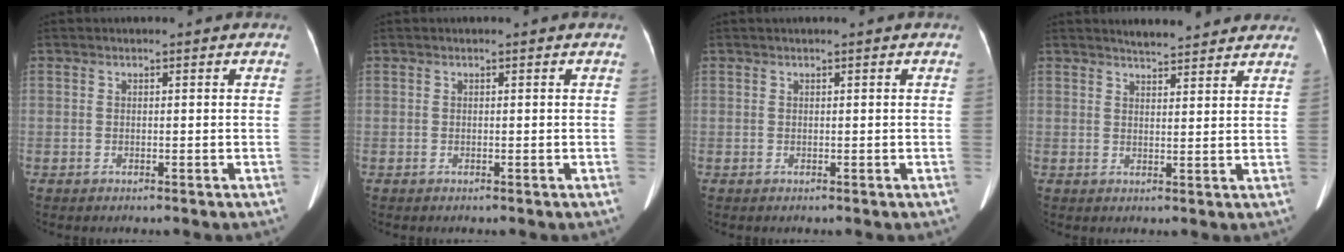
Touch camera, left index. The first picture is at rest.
{"total": 0.0}
{"total": 0.6, "force": [0.5, -0.1, 0.4], "torque": [-0.006, 0.011, 0.012]}
{"total": 7.5, "force": [6.9, 1.3, 2.5], "torque": [-0.033, 0.013, 0.079]}